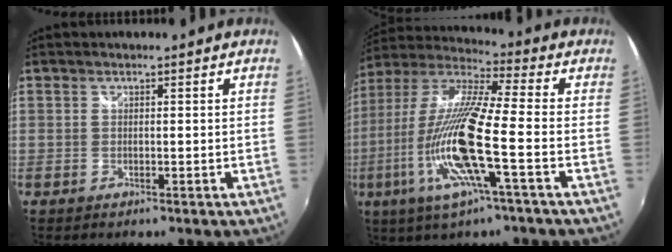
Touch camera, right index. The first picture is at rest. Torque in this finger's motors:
{"motor_torque": [2.03, 0.11, 1.05, 0.21]}